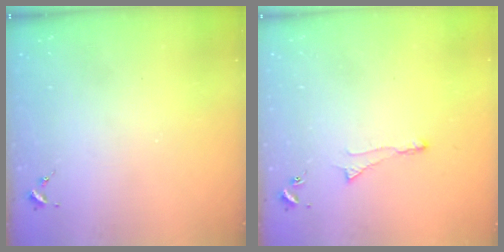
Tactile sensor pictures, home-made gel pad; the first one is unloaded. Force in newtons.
{"total": 3.4, "press": 3.3, "slide": 0.7}